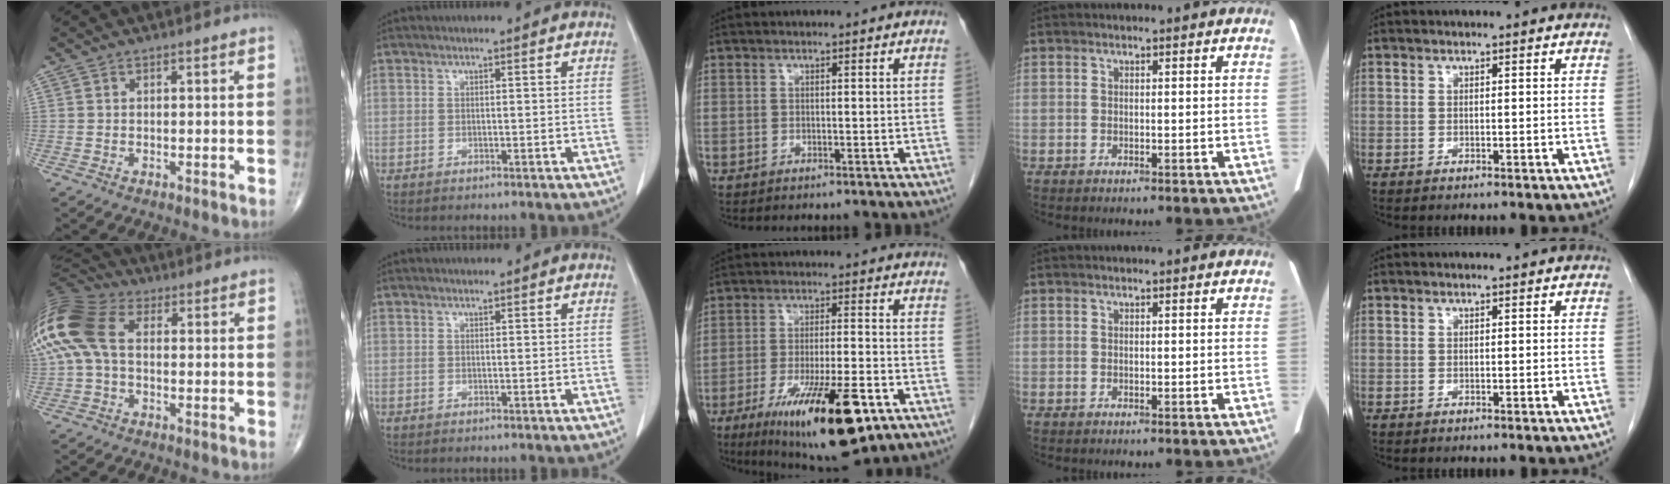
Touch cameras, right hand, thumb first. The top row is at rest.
{"thumb": {"total": 14.9, "force": [1.6, 9.5, 11.4], "torque": [-0.271, 0.031, 0.020]}, "middle": {"total": 16.8, "force": [-8.7, 3.1, 14.0], "torque": [-0.214, -0.028, -0.129]}}